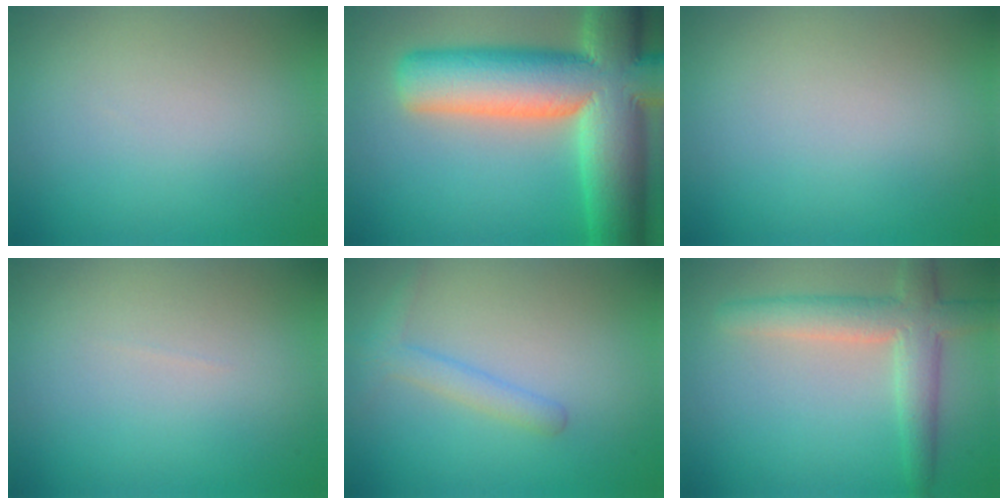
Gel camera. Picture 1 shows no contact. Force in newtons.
{"total": 15.9, "press": 15.9, "slide": 1.0}
{"total": 0.0}
{"total": 0.0}
{"total": 2.0, "press": 1.9, "slide": 0.1}
{"total": 4.9, "press": 4.9, "slide": 0.3}